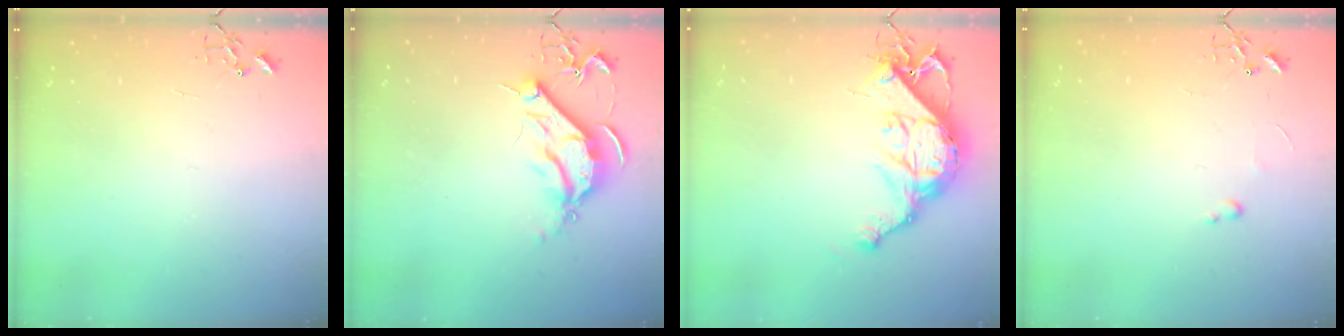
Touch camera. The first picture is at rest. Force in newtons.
{"total": 9.5, "press": 9.4, "slide": 1.0}
{"total": 14.9, "press": 14.8, "slide": 1.0}
{"total": 2.4, "press": 2.3, "slide": 0.4}